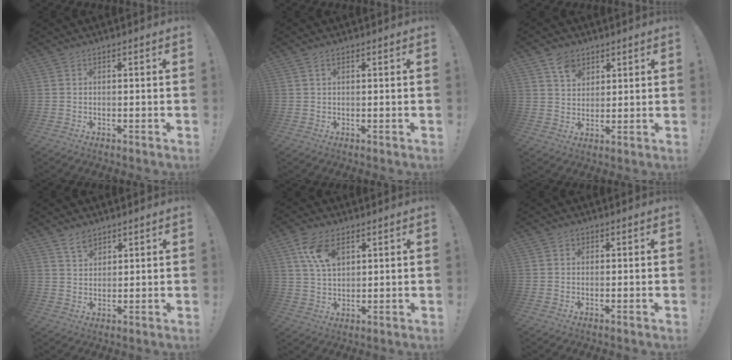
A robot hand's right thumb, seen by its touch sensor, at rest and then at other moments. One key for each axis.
{"total": 1.5, "fx": 0.8, "fy": 0.8, "fz": 1.1, "tx": -0.017, "ty": 0.000, "tz": 0.013}
{"total": 6.7, "fx": 4.2, "fy": 4.8, "fz": 1.9, "tx": -0.022, "ty": -0.023, "tz": 0.078}
{"total": 4.6, "fx": 3.6, "fy": 2.6, "fz": 1.5, "tx": -0.025, "ty": -0.016, "tz": 0.066}
{"total": 10.2, "fx": 5.1, "fy": 5.9, "fz": 6.5, "tx": -0.123, "ty": -0.013, "tz": 0.097}
{"total": 2.3, "fx": 1.0, "fy": 2.0, "fz": 0.6, "tx": -0.006, "ty": -0.001, "tz": 0.016}